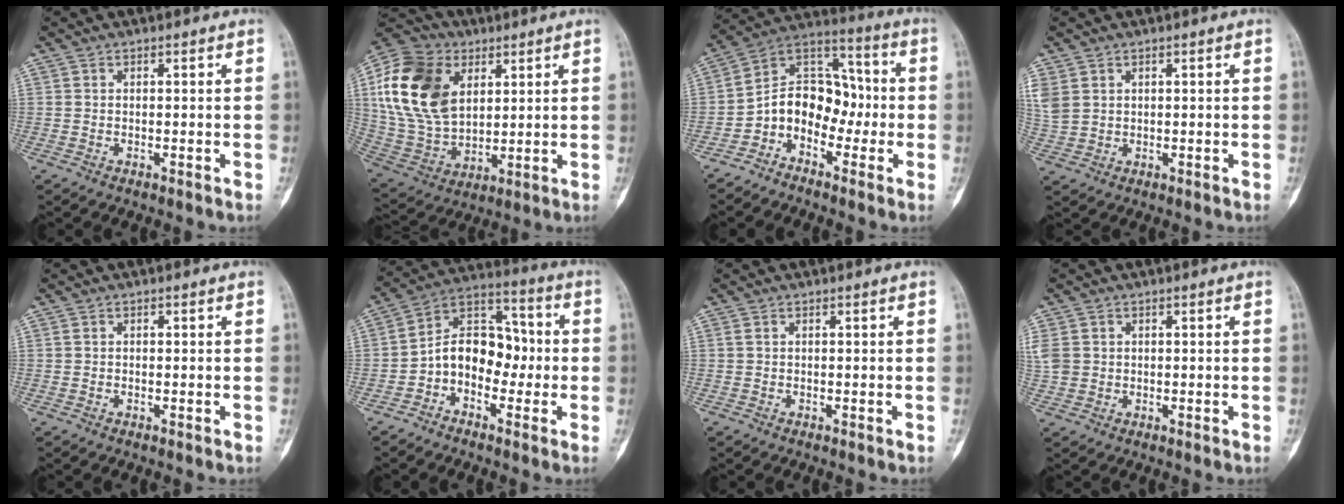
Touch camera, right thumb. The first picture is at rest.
{"total": 20.6, "force": [6.2, 14.0, 13.8], "torque": [-0.261, -0.011, 0.119]}
{"total": 11.9, "force": [-3.3, 8.7, 7.4], "torque": [-0.093, 0.070, -0.072]}
{"total": 5.5, "force": [2.0, 4.3, 2.8], "torque": [-0.078, 0.005, 0.054]}
{"total": 0.0}
{"total": 11.7, "force": [-2.3, 8.4, 7.8], "torque": [-0.098, 0.053, -0.054]}
{"total": 0.0}
{"total": 6.1, "force": [0.8, 5.2, 3.1], "torque": [-0.091, 0.009, 0.026]}